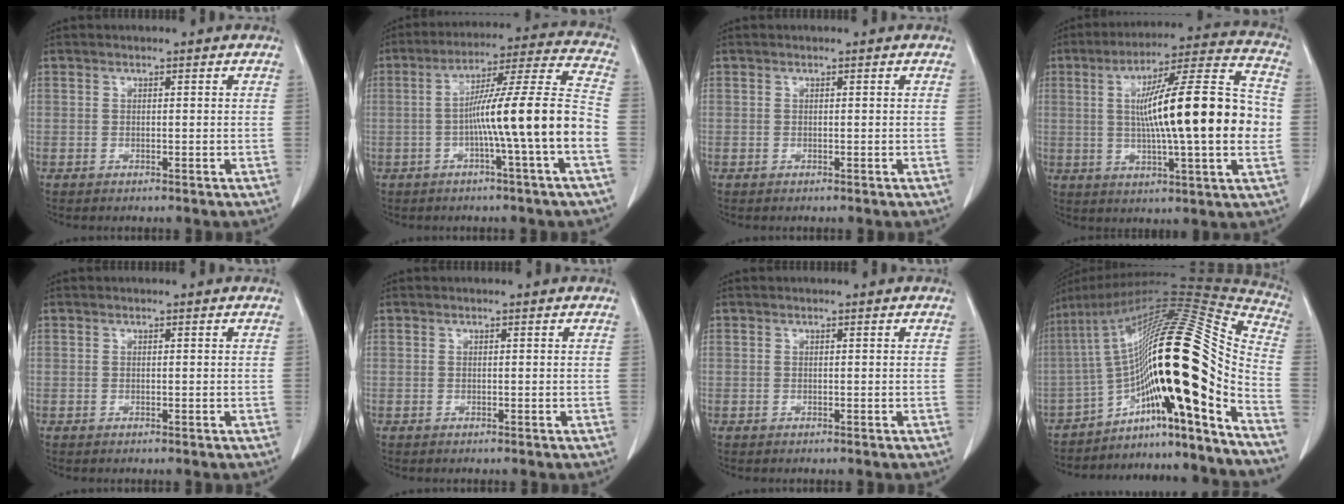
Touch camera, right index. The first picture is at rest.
{"total": 14.9, "force": [-3.4, -1.4, 14.5], "torque": [-0.230, 0.016, -0.062]}
{"total": 0.0}
{"total": 21.0, "force": [0.3, 1.4, 20.9], "torque": [-0.326, 0.017, -0.003]}
{"total": 0.0}
{"total": 0.0}
{"total": 0.0}
{"total": 25.8, "force": [-11.4, 2.2, 23.0], "torque": [-0.340, 0.041, -0.181]}